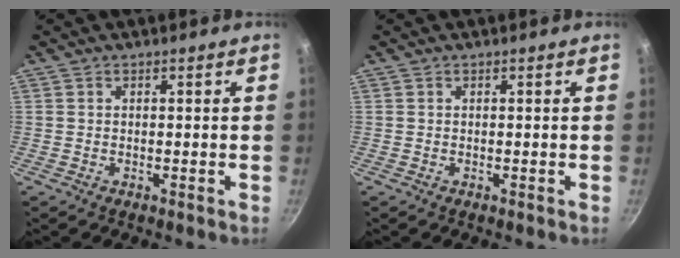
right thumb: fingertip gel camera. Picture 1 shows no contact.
{"total": 0.0}